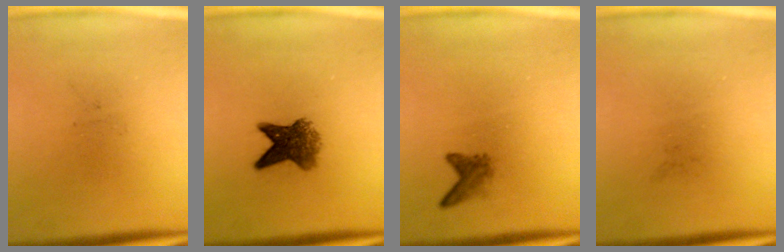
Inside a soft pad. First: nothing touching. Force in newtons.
{"total": 5.9}
{"total": 1.7}
{"total": 0.0}